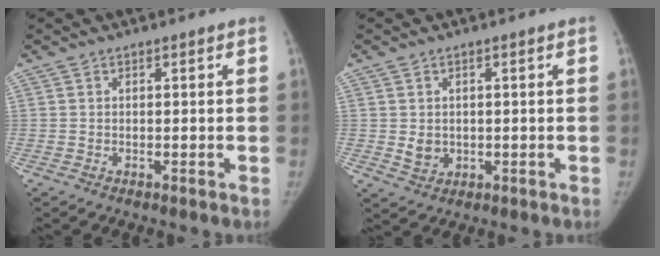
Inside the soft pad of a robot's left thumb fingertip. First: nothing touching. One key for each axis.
{"total": 3.3, "fx": 0.1, "fy": 2.8, "fz": 1.7, "tx": -0.018, "ty": -0.004, "tz": 0.012}